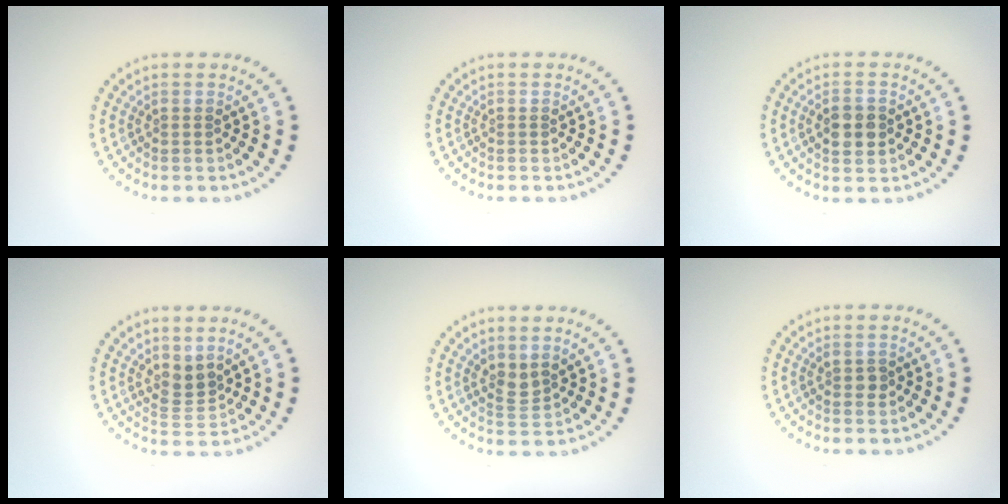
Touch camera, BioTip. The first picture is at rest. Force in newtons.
{"total": 0.0}
{"total": 3.3, "press": 3.3, "slide": 0.3}
{"total": 2.3, "press": 1.6, "slide": 1.6}
{"total": 1.8, "press": 1.3, "slide": 1.2}
{"total": 1.0, "press": 1.0, "slide": 0.2}